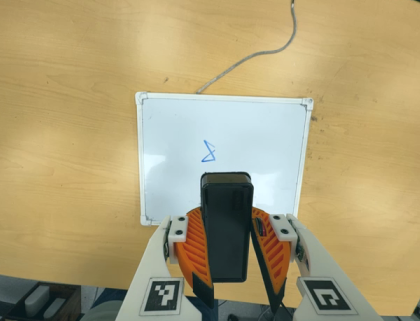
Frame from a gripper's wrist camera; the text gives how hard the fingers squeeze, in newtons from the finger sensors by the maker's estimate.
{"total": 10.9, "left": 9.8, "right": 12.1}